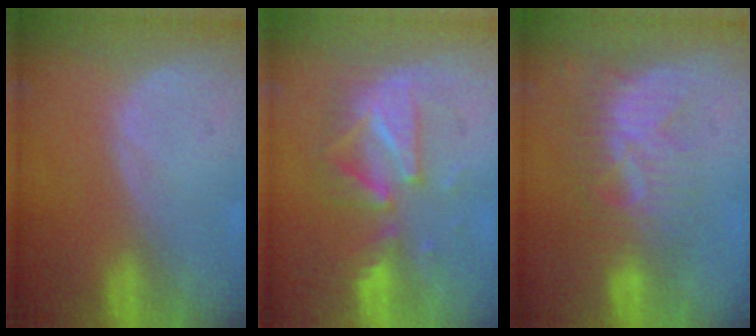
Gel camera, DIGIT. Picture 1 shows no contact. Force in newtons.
{"total": 8.0, "press": 8.0, "slide": 0.6}
{"total": 8.9, "press": 7.6, "slide": 4.5}